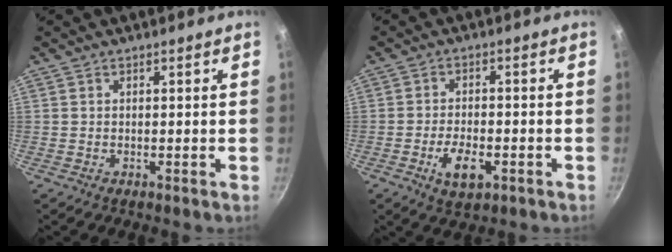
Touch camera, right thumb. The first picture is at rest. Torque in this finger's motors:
{"motor_torque": [-0.16, 0.21, -0.05, 0.04, 0.15]}